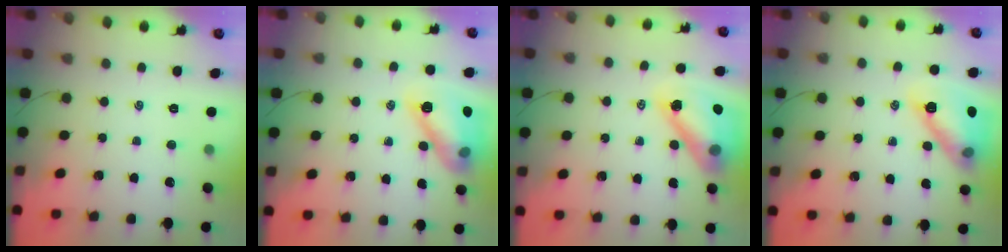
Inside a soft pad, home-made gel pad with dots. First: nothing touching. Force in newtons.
{"total": 14.9, "press": 14.8, "slide": 1.5}
{"total": 14.7, "press": 14.0, "slide": 4.3}
{"total": 14.6, "press": 14.6, "slide": 0.8}